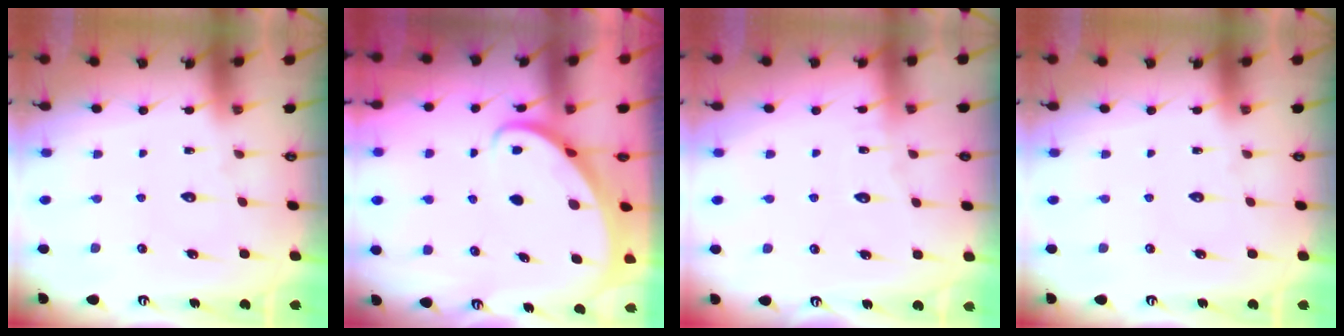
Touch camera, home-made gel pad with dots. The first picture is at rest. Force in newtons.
{"total": 2.2, "press": 2.2, "slide": 0.3}
{"total": 2.4, "press": 2.4, "slide": 0.3}
{"total": 0.0}